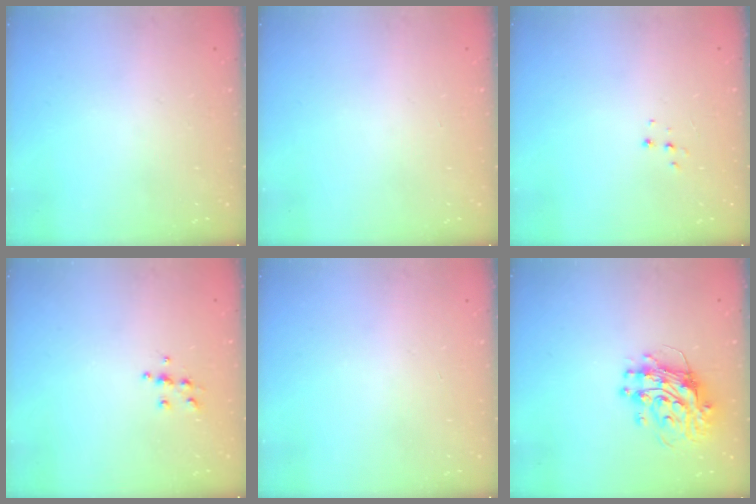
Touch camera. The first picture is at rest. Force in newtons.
{"total": 0.0}
{"total": 4.3, "press": 4.3, "slide": 0.4}
{"total": 5.5, "press": 5.4, "slide": 0.6}
{"total": 0.5, "press": 0.5, "slide": 0.2}
{"total": 11.0, "press": 10.9, "slide": 1.1}